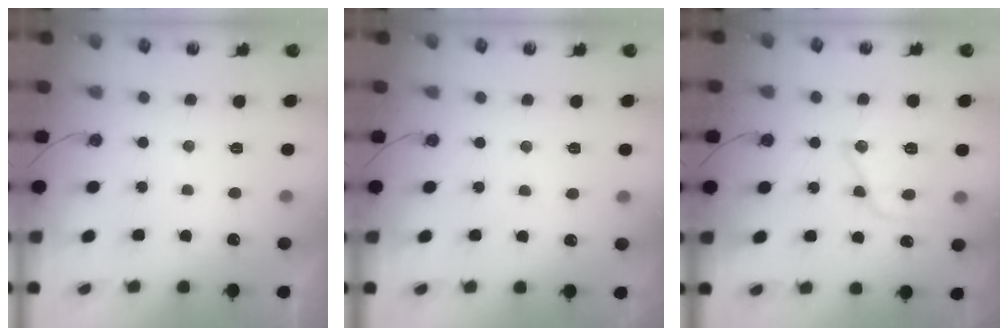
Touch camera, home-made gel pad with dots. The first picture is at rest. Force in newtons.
{"total": 4.7, "press": 4.6, "slide": 0.7}
{"total": 13.4, "press": 13.4, "slide": 1.1}